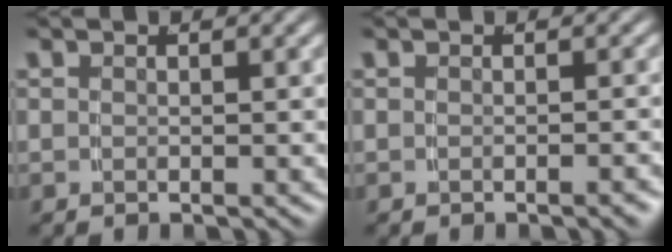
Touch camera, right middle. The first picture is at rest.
{"total": 0.7, "force": [-0.6, -0.2, 0.3], "torque": [-0.004, 0.006, -0.012]}